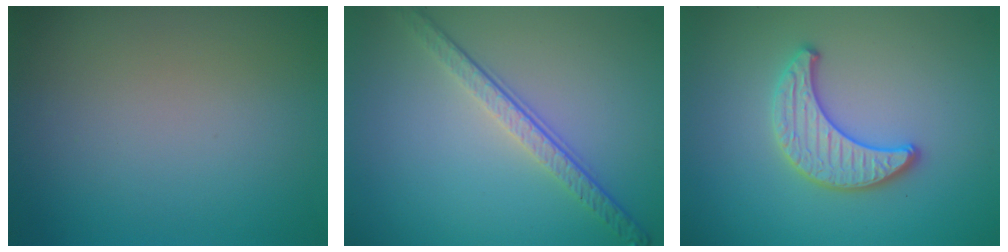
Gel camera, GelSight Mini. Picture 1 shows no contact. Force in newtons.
{"total": 4.0, "press": 2.8, "slide": 2.8}
{"total": 3.2, "press": 3.1, "slide": 0.4}